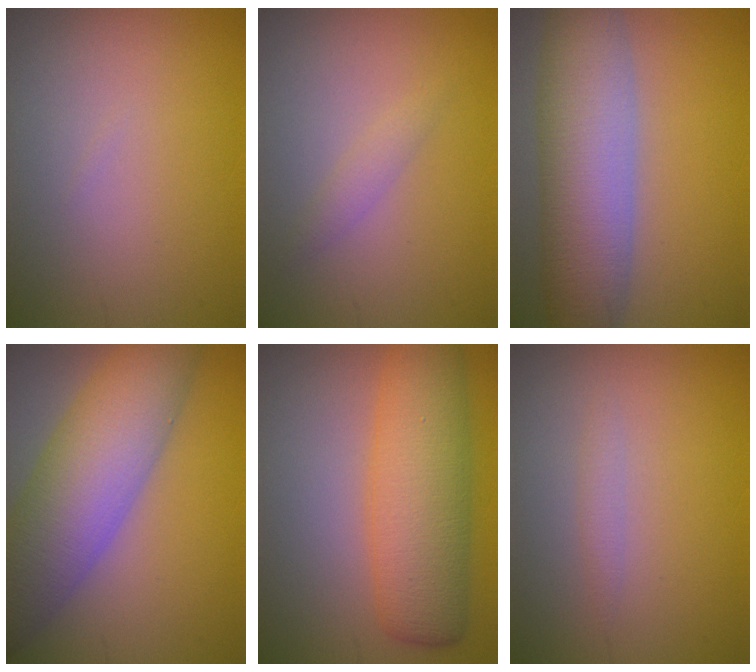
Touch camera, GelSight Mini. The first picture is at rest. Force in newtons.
{"total": 1.2, "press": 1.2, "slide": 0.1}
{"total": 8.8, "press": 8.7, "slide": 0.7}
{"total": 9.2, "press": 9.2, "slide": 0.3}
{"total": 7.6, "press": 7.6, "slide": 0.1}
{"total": 0.9, "press": 0.9, "slide": 0.0}